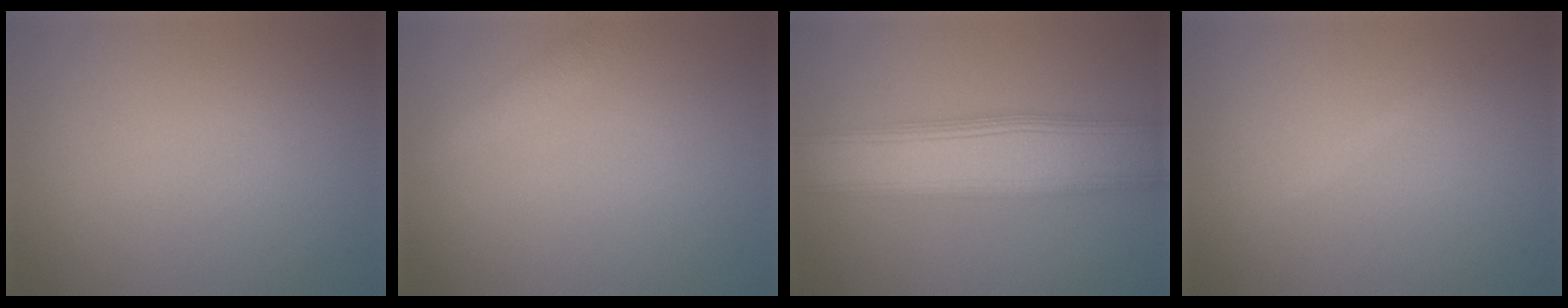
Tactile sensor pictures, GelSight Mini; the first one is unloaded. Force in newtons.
{"total": 1.9, "press": 1.9, "slide": 0.0}
{"total": 8.8, "press": 8.8, "slide": 0.2}
{"total": 0.7, "press": 0.7, "slide": 0.1}